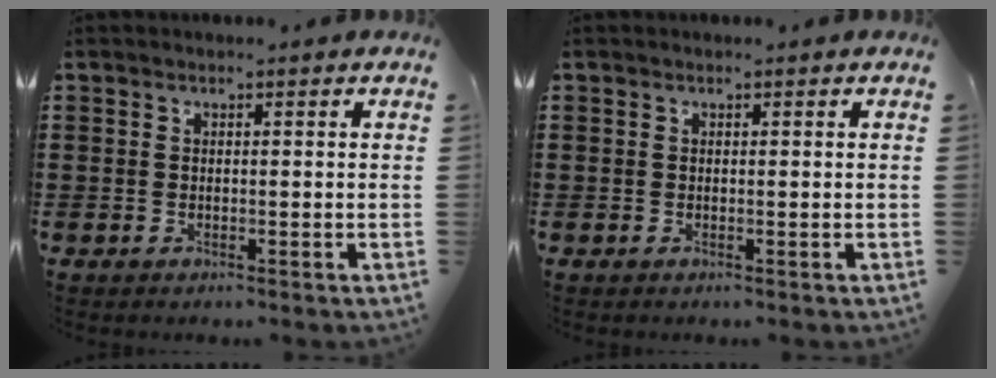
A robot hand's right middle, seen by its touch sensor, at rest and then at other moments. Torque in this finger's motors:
{"motor_torque": [0.10, 0.10, 0.00, 0.00]}